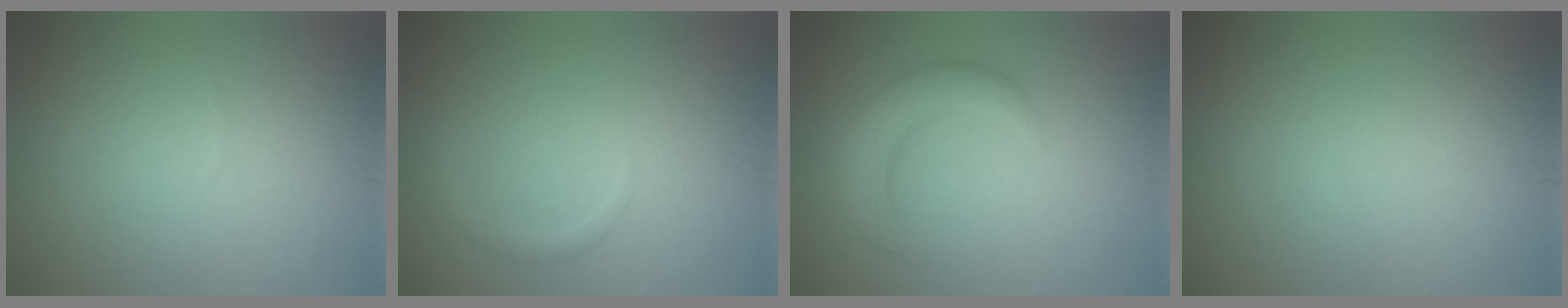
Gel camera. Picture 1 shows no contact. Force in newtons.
{"total": 1.3, "press": 1.3, "slide": 0.1}
{"total": 3.7, "press": 3.7, "slide": 0.1}
{"total": 0.0}